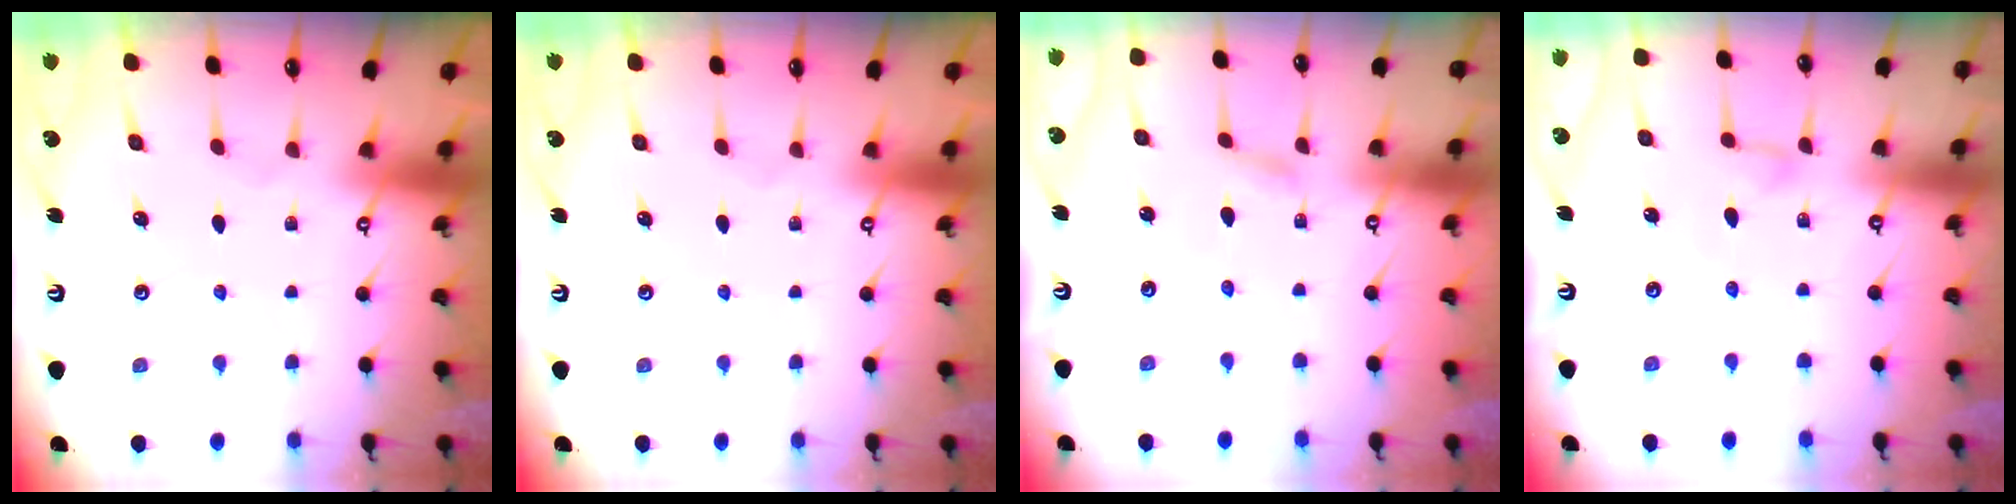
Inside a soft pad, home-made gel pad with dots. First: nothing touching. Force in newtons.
{"total": 0.0}
{"total": 2.5, "press": 2.5, "slide": 0.2}
{"total": 3.0, "press": 3.0, "slide": 0.3}